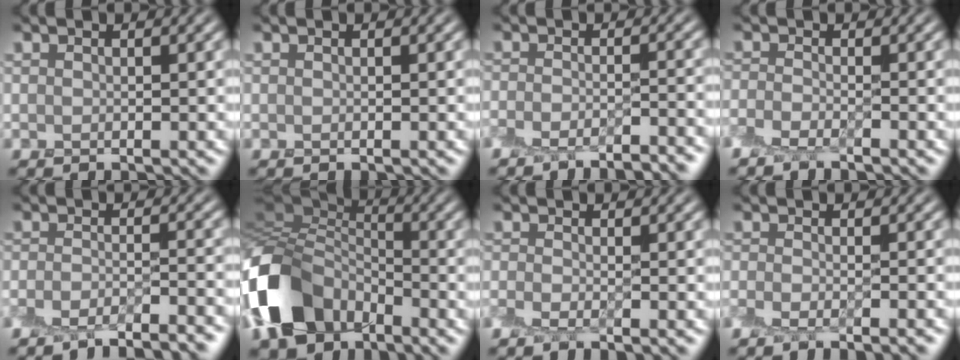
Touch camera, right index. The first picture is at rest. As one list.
[{"total": 0.0}, {"total": 4.7, "force": [-4.5, 0.5, 1.3], "torque": [-0.023, -0.002, -0.069]}, {"total": 1.8, "force": [-1.7, 0.2, 0.5], "torque": [-0.014, -0.003, -0.044]}, {"total": 5.9, "force": [-5.5, 0.8, 2.0], "torque": [-0.034, -0.005, -0.086]}, {"total": 12.5, "force": [-5.2, 8.7, 7.3], "torque": [-0.181, -0.015, -0.111]}, {"total": 1.8, "force": [-1.7, 0.1, 0.6], "torque": [-0.014, -0.004, -0.039]}, {"total": 2.8, "force": [-2.6, 0.1, 0.9], "torque": [-0.019, -0.006, -0.049]}]